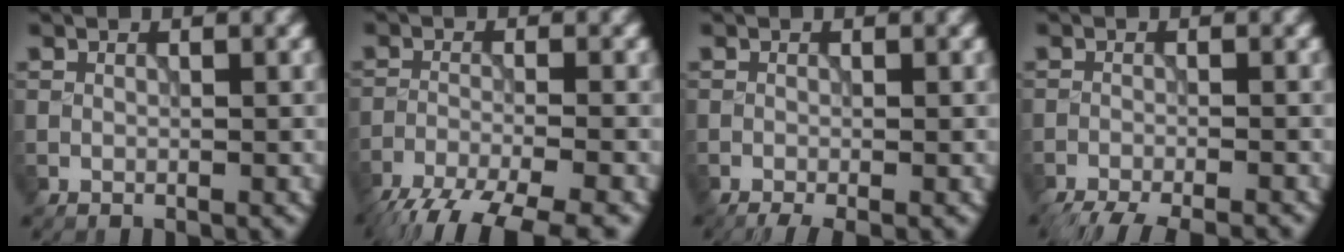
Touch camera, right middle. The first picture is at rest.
{"total": 10.1, "force": [-8.5, 2.2, 5.1], "torque": [-0.096, -0.036, -0.135]}
{"total": 2.4, "force": [-1.6, 0.5, 1.7], "torque": [-0.022, -0.005, -0.031]}
{"total": 7.7, "force": [-6.9, 1.5, 3.1], "torque": [-0.046, -0.024, -0.101]}